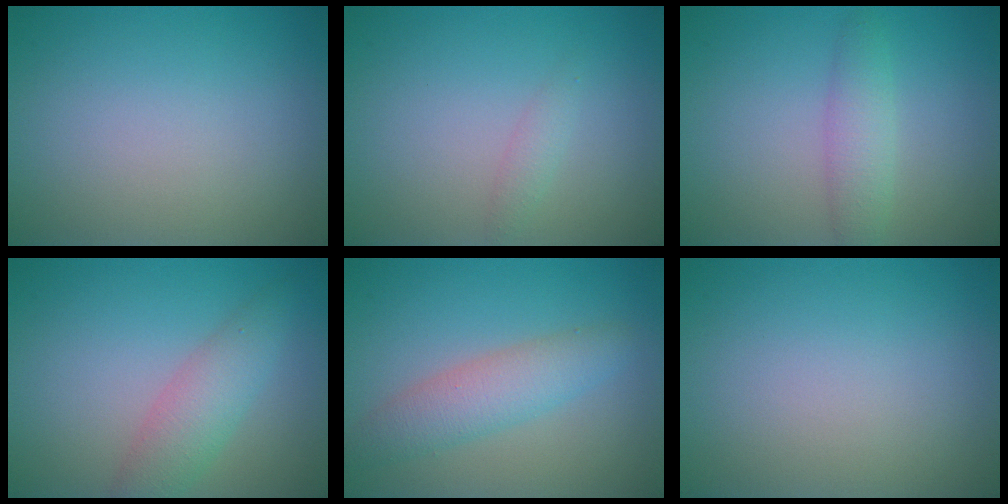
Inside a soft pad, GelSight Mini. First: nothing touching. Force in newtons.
{"total": 1.0, "press": 1.0, "slide": 0.0}
{"total": 2.4, "press": 2.4, "slide": 0.1}
{"total": 3.5, "press": 3.5, "slide": 0.1}
{"total": 3.7, "press": 3.7, "slide": 0.1}
{"total": 0.0}